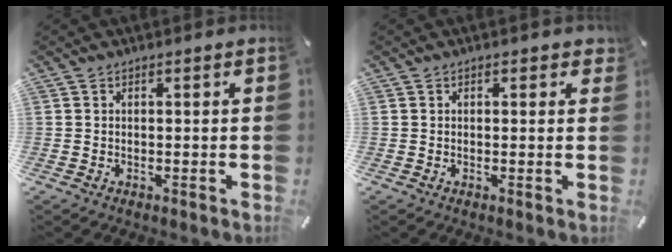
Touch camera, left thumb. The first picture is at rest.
{"total": 0.9, "force": [0.4, 0.6, 0.6], "torque": [-0.004, 0.002, 0.004]}